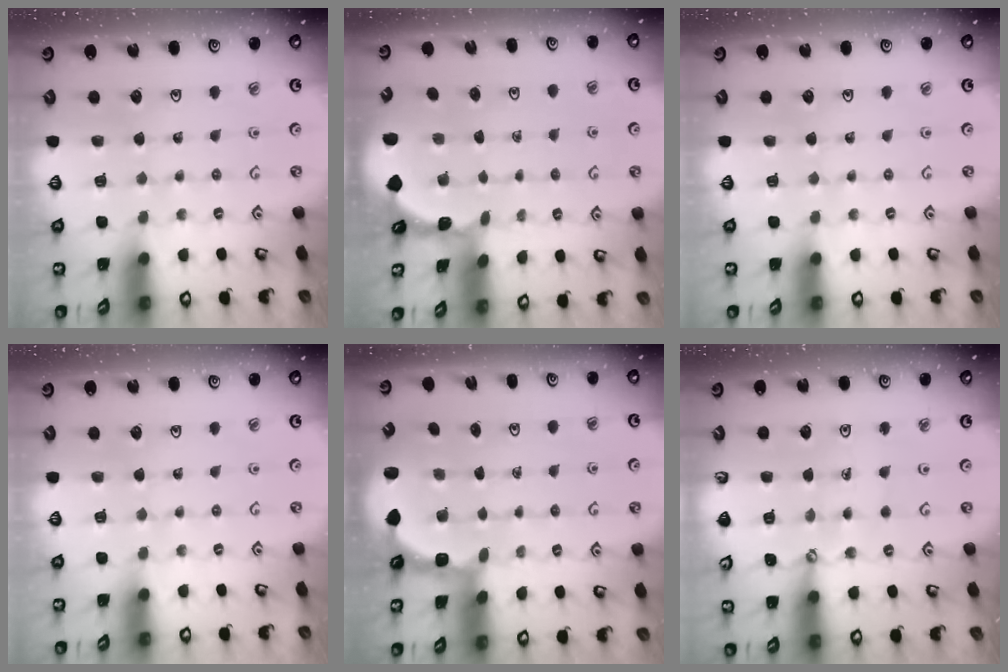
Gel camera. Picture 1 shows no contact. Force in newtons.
{"total": 0.7, "press": 0.7, "slide": 0.1}
{"total": 0.0}
{"total": 0.0}
{"total": 2.7, "press": 2.4, "slide": 1.4}
{"total": 1.0, "press": 1.0, "slide": 0.2}